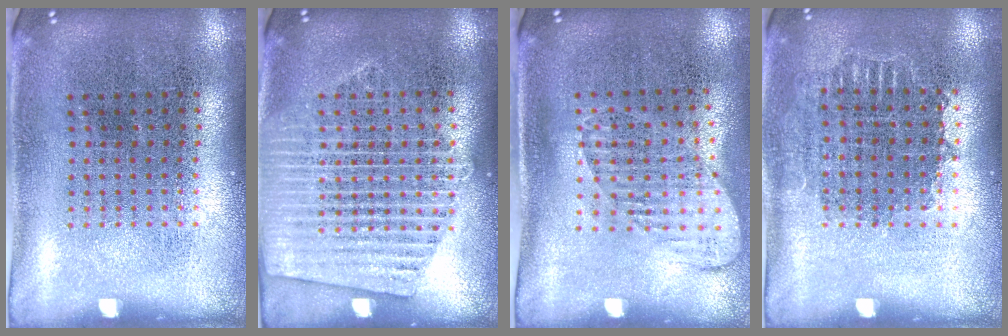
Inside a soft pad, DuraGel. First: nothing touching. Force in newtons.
{"total": 1.8, "press": 1.7, "slide": 0.3}
{"total": 1.4, "press": 1.1, "slide": 0.8}
{"total": 0.9, "press": 0.8, "slide": 0.3}